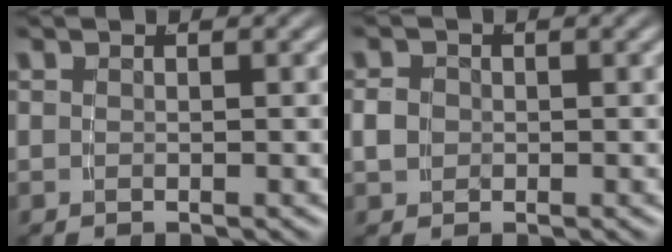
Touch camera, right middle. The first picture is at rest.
{"total": 1.1, "force": [0.1, 1.0, 0.4], "torque": [-0.012, -0.004, 0.008]}